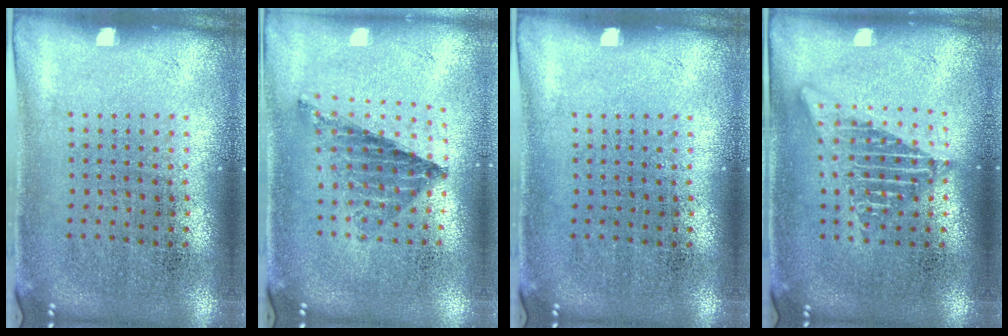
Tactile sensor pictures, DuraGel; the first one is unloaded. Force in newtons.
{"total": 0.9, "press": 0.8, "slide": 0.2}
{"total": 0.0}
{"total": 2.4, "press": 2.4, "slide": 0.2}